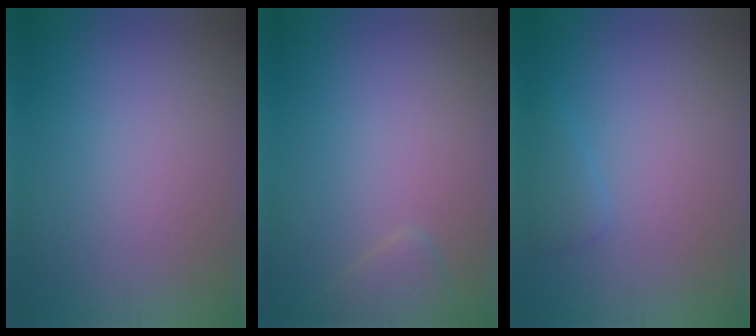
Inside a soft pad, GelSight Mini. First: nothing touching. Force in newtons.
{"total": 1.6, "press": 1.6, "slide": 0.1}
{"total": 1.4, "press": 1.4, "slide": 0.1}